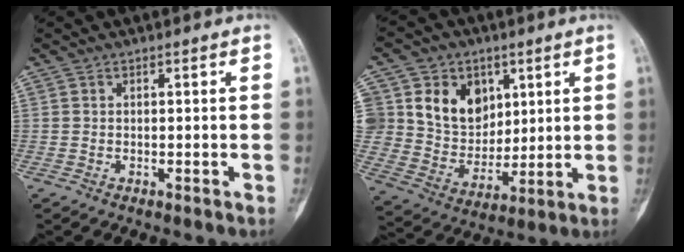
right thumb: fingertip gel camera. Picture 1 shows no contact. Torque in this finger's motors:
{"motor_torque": [-0.50, 1.00, 0.96, 0.64, 0.09]}